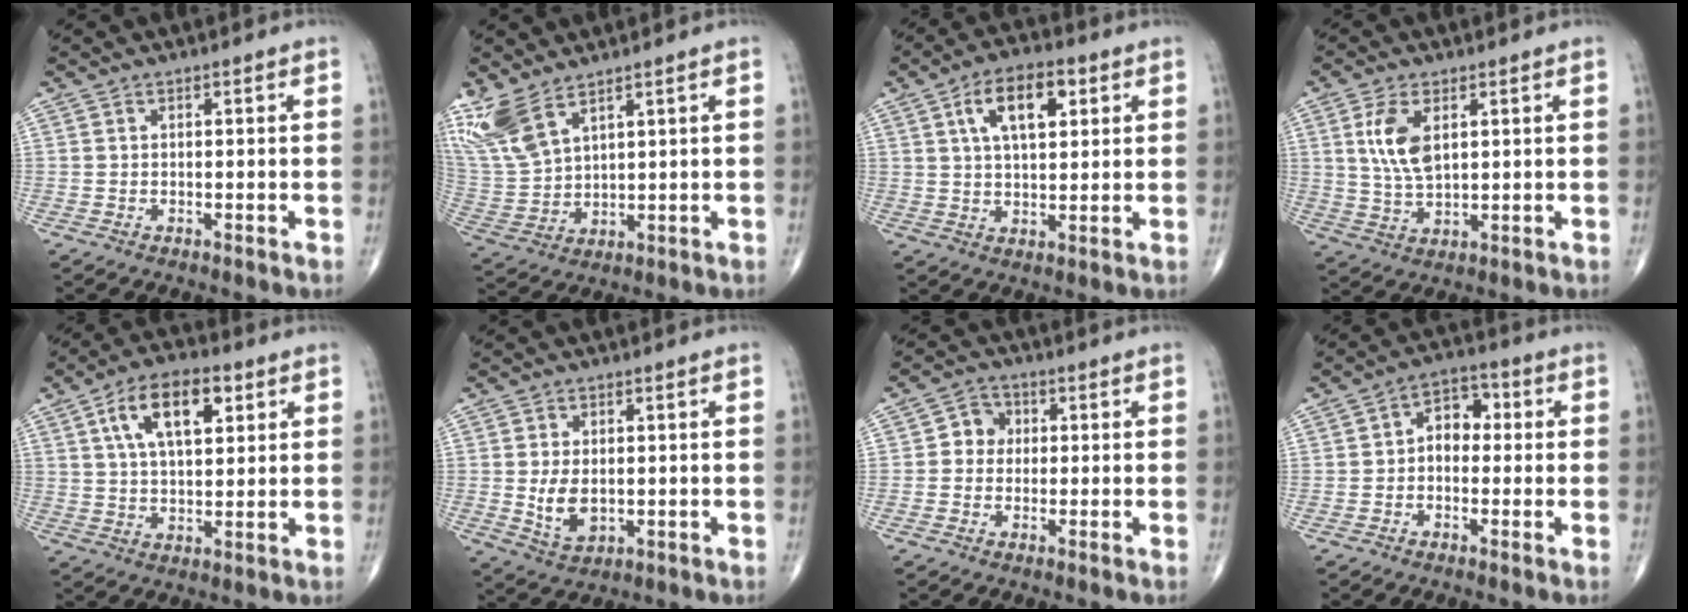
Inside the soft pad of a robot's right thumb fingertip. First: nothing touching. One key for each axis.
{"total": 10.1, "fx": 7.1, "fy": 3.9, "fz": 6.0, "tx": -0.143, "ty": -0.023, "tz": 0.169}
{"total": 10.3, "fx": 3.9, "fy": 5.0, "fz": 8.1, "tx": -0.124, "ty": -0.001, "tz": 0.064}
{"total": 7.5, "fx": 2.4, "fy": 3.7, "fz": 6.1, "tx": -0.124, "ty": -0.010, "tz": 0.054}
{"total": 12.1, "fx": 4.7, "fy": 5.9, "fz": 9.4, "tx": -0.150, "ty": -0.003, "tz": 0.081}
{"total": 5.3, "fx": 0.0, "fy": 3.4, "fz": 4.1, "tx": -0.066, "ty": -0.012, "tz": 0.010}
{"total": 4.1, "fx": 0.1, "fy": 3.7, "fz": 1.7, "tx": -0.002, "ty": 0.009, "tz": -0.008}
{"total": 6.2, "fx": 0.1, "fy": 4.4, "fz": 4.3, "tx": -0.040, "ty": 0.024, "tz": -0.011}